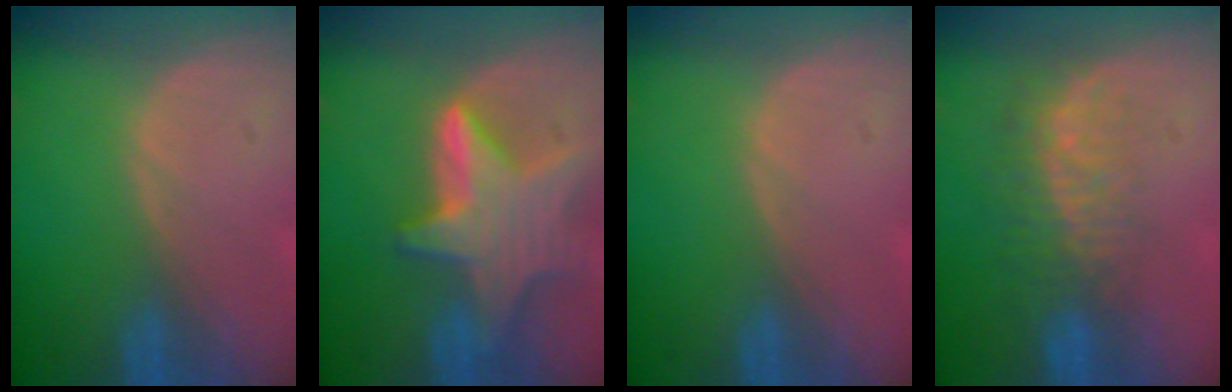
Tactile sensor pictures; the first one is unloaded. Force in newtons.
{"total": 9.3, "press": 9.3, "slide": 0.8}
{"total": 0.0}
{"total": 8.4, "press": 7.2, "slide": 4.3}